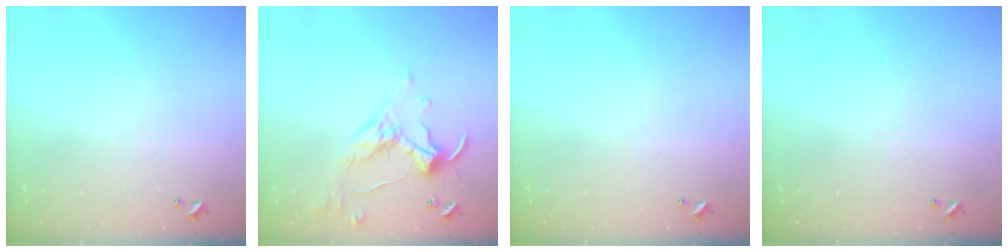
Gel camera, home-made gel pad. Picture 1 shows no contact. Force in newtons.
{"total": 1.1, "press": 1.1, "slide": 0.1}
{"total": 0.0}
{"total": 0.0}